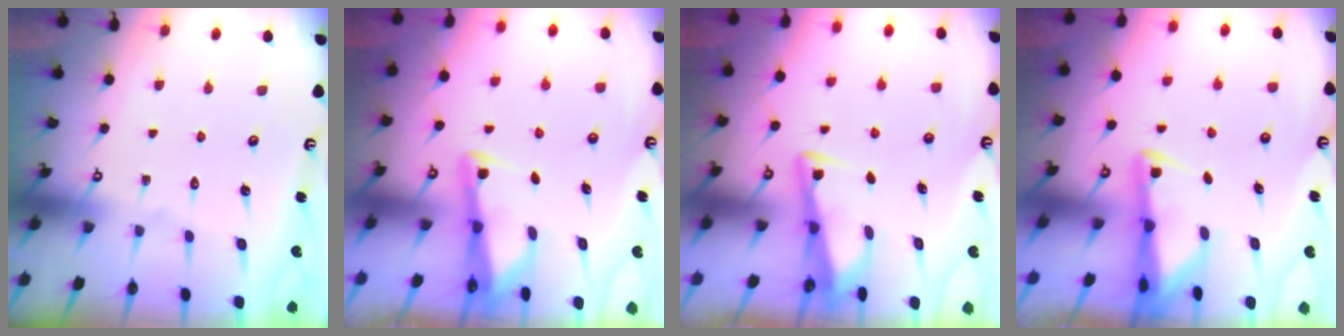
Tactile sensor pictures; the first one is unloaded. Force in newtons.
{"total": 2.7, "press": 2.7, "slide": 0.2}
{"total": 3.5, "press": 3.5, "slide": 0.3}
{"total": 2.3, "press": 2.2, "slide": 0.4}